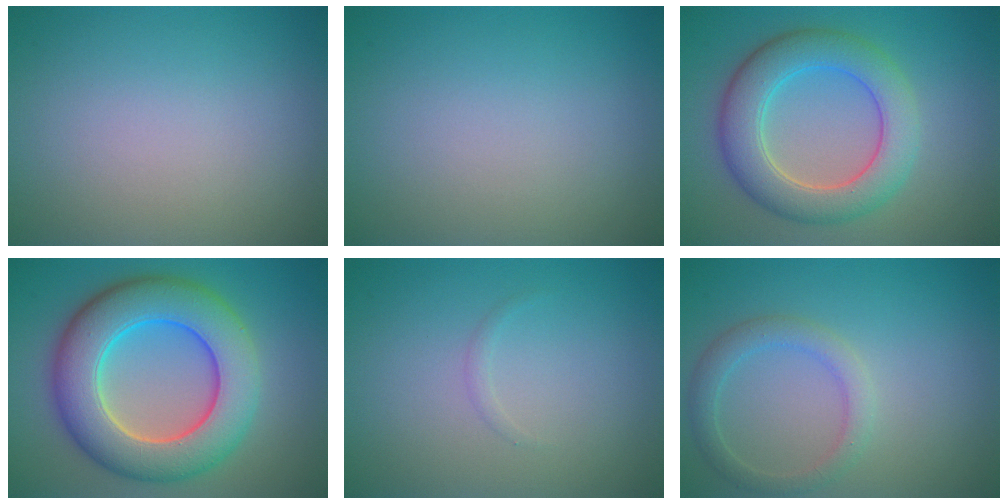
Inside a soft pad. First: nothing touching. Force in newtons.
{"total": 0.0}
{"total": 6.5, "press": 6.5, "slide": 0.4}
{"total": 10.5, "press": 10.5, "slide": 0.3}
{"total": 0.5, "press": 0.5, "slide": 0.0}
{"total": 2.5, "press": 2.5, "slide": 0.1}